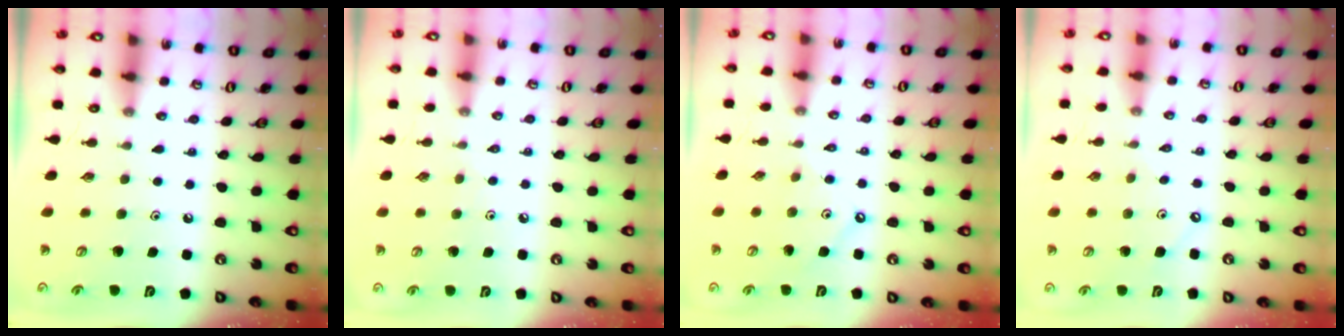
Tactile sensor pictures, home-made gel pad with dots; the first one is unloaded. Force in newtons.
{"total": 4.3, "press": 4.3, "slide": 0.8}
{"total": 2.3, "press": 2.3, "slide": 0.2}
{"total": 3.6, "press": 3.6, "slide": 0.6}